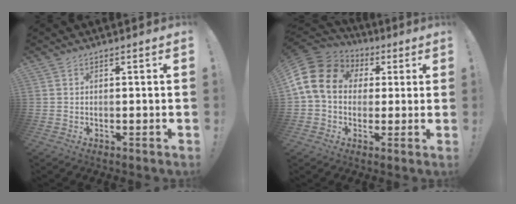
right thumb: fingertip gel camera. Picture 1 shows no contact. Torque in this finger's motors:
{"motor_torque": [1.42, 1.49, 0.55, 0.55, 0.29]}